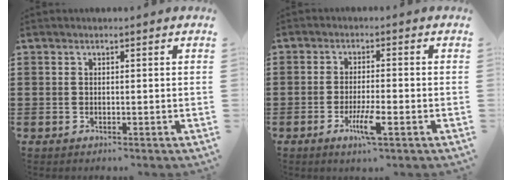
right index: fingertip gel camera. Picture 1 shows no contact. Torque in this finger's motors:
{"motor_torque": [0.89, -0.73, 0.18, 0.05]}